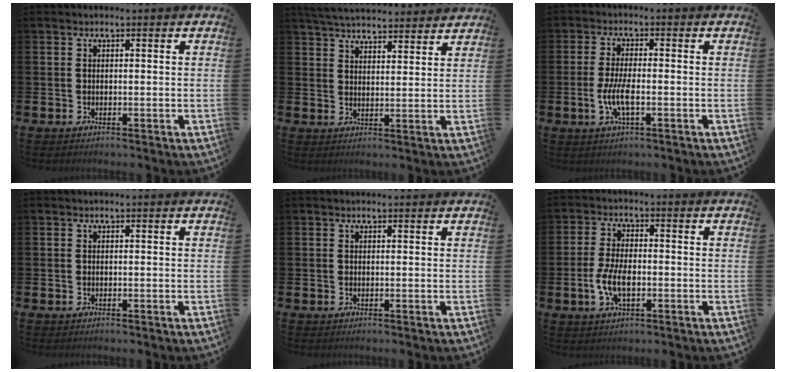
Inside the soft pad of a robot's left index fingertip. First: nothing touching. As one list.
[{"total": 5.0, "force": [4.9, 0.6, 0.6], "torque": [-0.027, -0.027, 0.089]}, {"total": 4.3, "force": [-1.1, 1.3, 4.0], "torque": [-0.087, 0.002, -0.022]}, {"total": 0.0}, {"total": 0.0}, {"total": 5.2, "force": [-1.1, 2.5, 4.4], "torque": [-0.088, 0.001, -0.022]}]